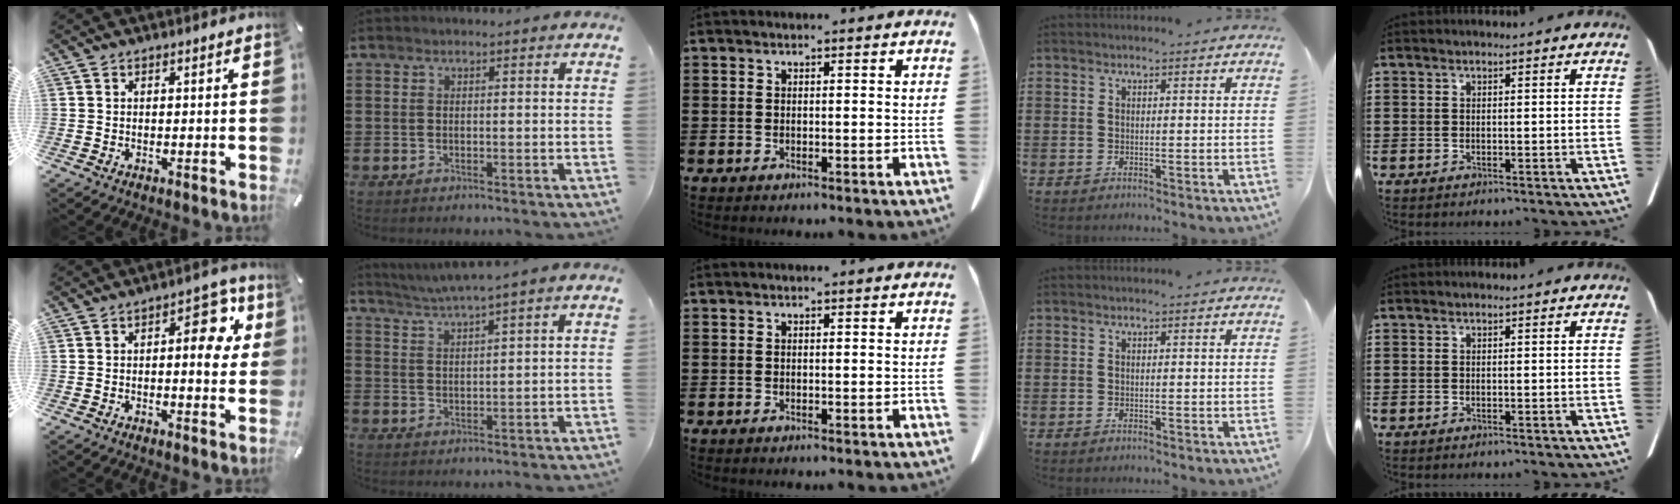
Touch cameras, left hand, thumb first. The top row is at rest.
{"thumb": {"total": 10.8, "force": [2.3, 5.3, 9.1], "torque": [-0.100, -0.010, 0.029]}, "index": {"total": 2.5, "force": [2.1, -0.7, 1.2], "torque": [-0.028, -0.009, 0.037]}}